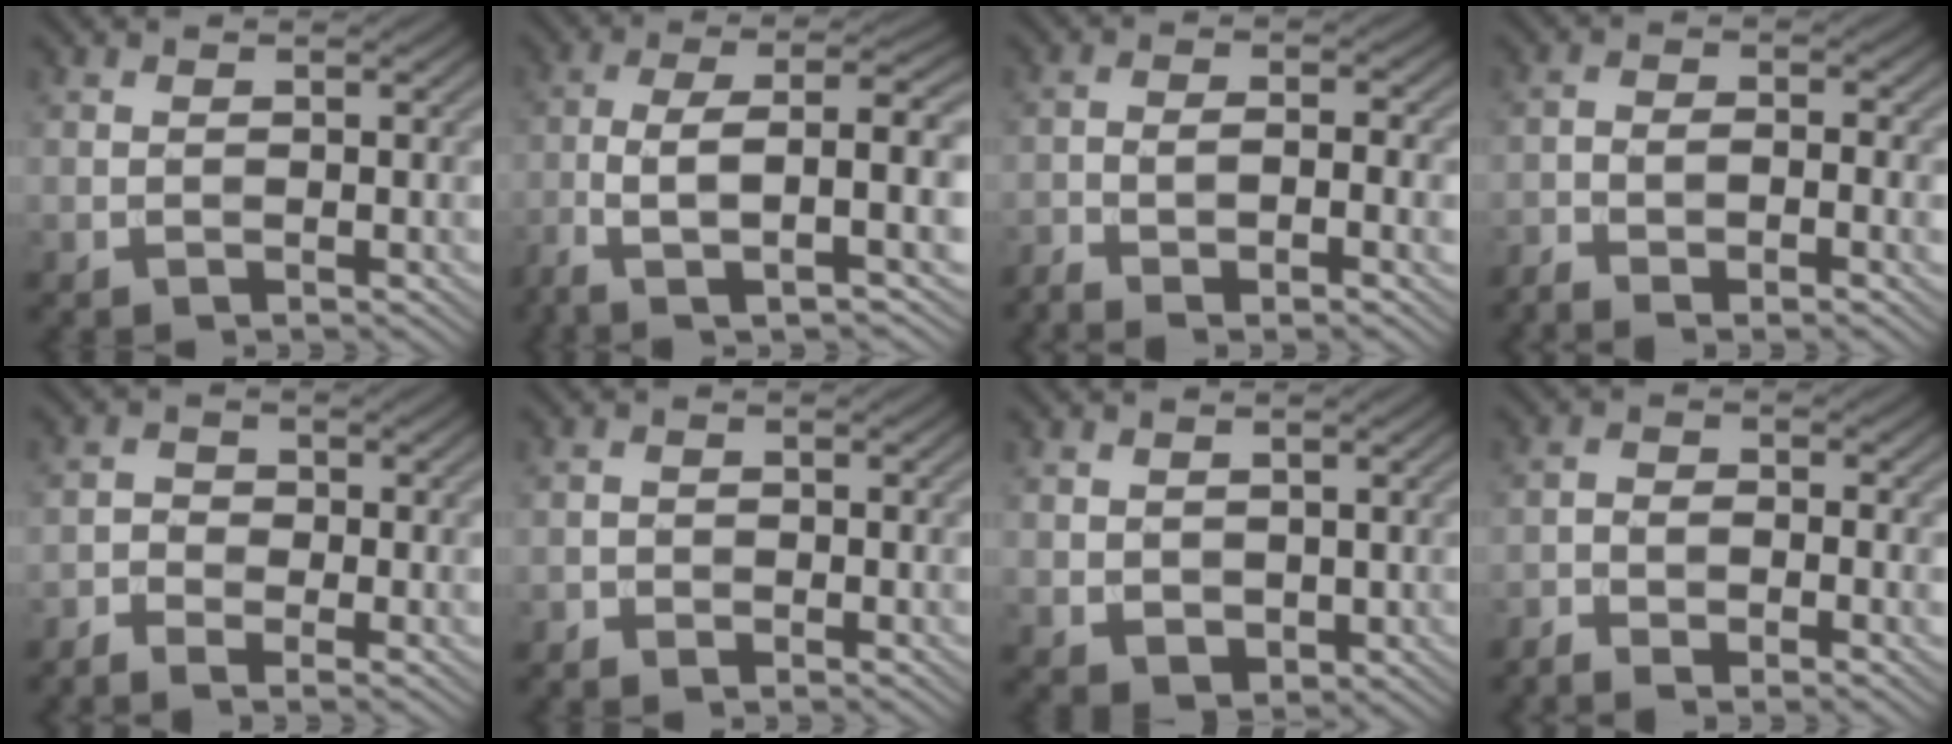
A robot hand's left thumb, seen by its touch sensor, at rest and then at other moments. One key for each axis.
{"total": 10.2, "fx": -3.2, "fy": 2.5, "fz": 9.4, "tx": -0.159, "ty": 0.011, "tz": -0.063}
{"total": 5.7, "fx": -3.2, "fy": 1.4, "fz": 4.4, "tx": -0.082, "ty": -0.006, "tz": -0.055}
{"total": 5.3, "fx": -3.3, "fy": 1.4, "fz": 3.8, "tx": -0.070, "ty": -0.006, "tz": -0.059}
{"total": 3.5, "fx": -2.3, "fy": 1.9, "fz": 1.9, "tx": -0.037, "ty": -0.003, "tz": -0.048}
{"total": 1.1, "fx": -0.6, "fy": 0.8, "fz": 0.3, "tx": -0.005, "ty": -0.002, "tz": -0.013}
{"total": 2.4, "fx": 0.9, "fy": 1.9, "fz": 1.2, "tx": -0.035, "ty": -0.008, "tz": 0.023}
{"total": 4.6, "fx": -3.0, "fy": 1.7, "fz": 3.0, "tx": -0.055, "ty": -0.007, "tz": -0.059}